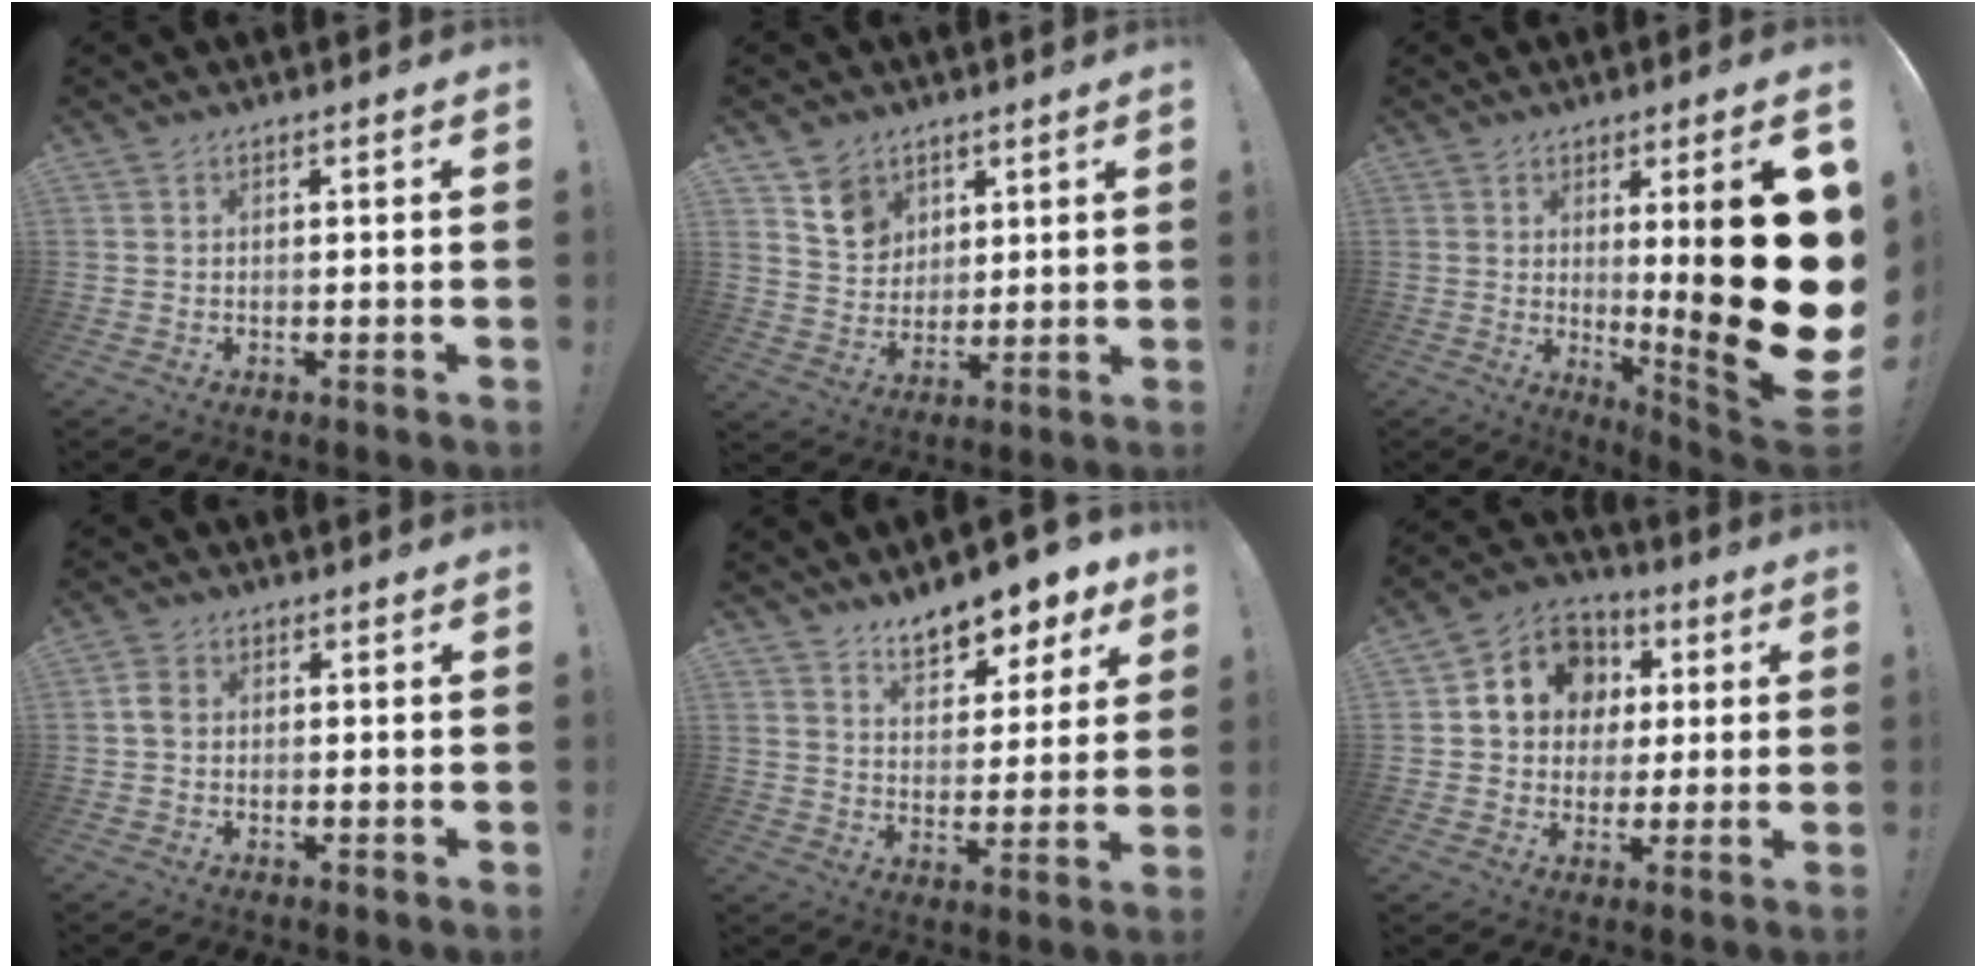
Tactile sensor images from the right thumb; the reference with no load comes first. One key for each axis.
{"total": 8.9, "fx": 5.4, "fy": 6.8, "fz": 2.0, "tx": -0.016, "ty": -0.038, "tz": 0.106}
{"total": 24.7, "fx": 2.6, "fy": 4.2, "fz": 24.2, "tx": -0.334, "ty": -0.044, "tz": 0.051}
{"total": 3.1, "fx": 0.1, "fy": 2.5, "fz": 1.9, "tx": -0.039, "ty": 0.011, "tz": 0.005}
{"total": 10.9, "fx": 8.8, "fy": 4.6, "fz": 4.5, "tx": -0.065, "ty": -0.064, "tz": 0.159}
{"total": 12.8, "fx": 3.4, "fy": 11.2, "fz": 5.1, "tx": -0.064, "ty": -0.010, "tz": 0.069}